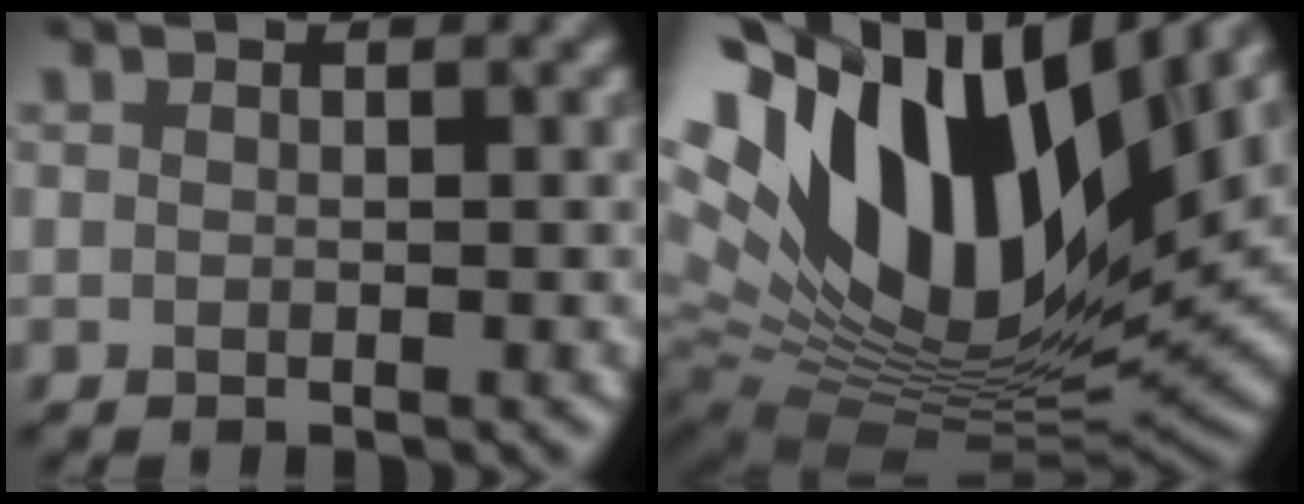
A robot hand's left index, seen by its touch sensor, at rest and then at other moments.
{"total": 18.0, "force": [7.3, 9.2, 13.7], "torque": [-0.253, 0.026, 0.117]}